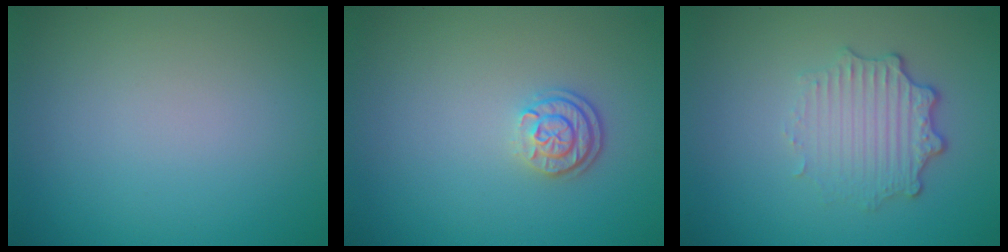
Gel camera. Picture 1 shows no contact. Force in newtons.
{"total": 2.5, "press": 2.0, "slide": 1.5}
{"total": 3.3, "press": 2.7, "slide": 1.9}